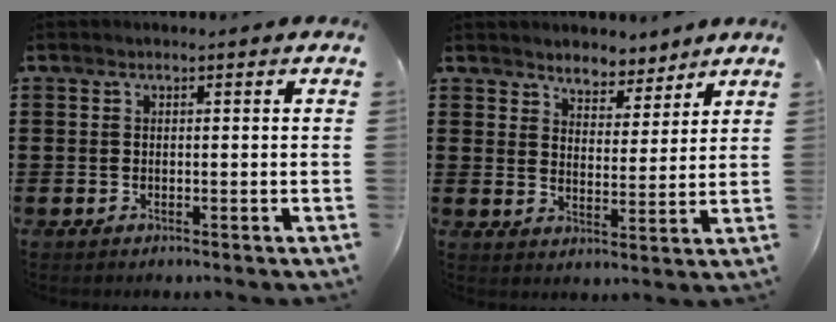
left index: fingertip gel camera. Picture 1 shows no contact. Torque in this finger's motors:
{"motor_torque": [0.91, 0.67, 0.25, 0.01]}